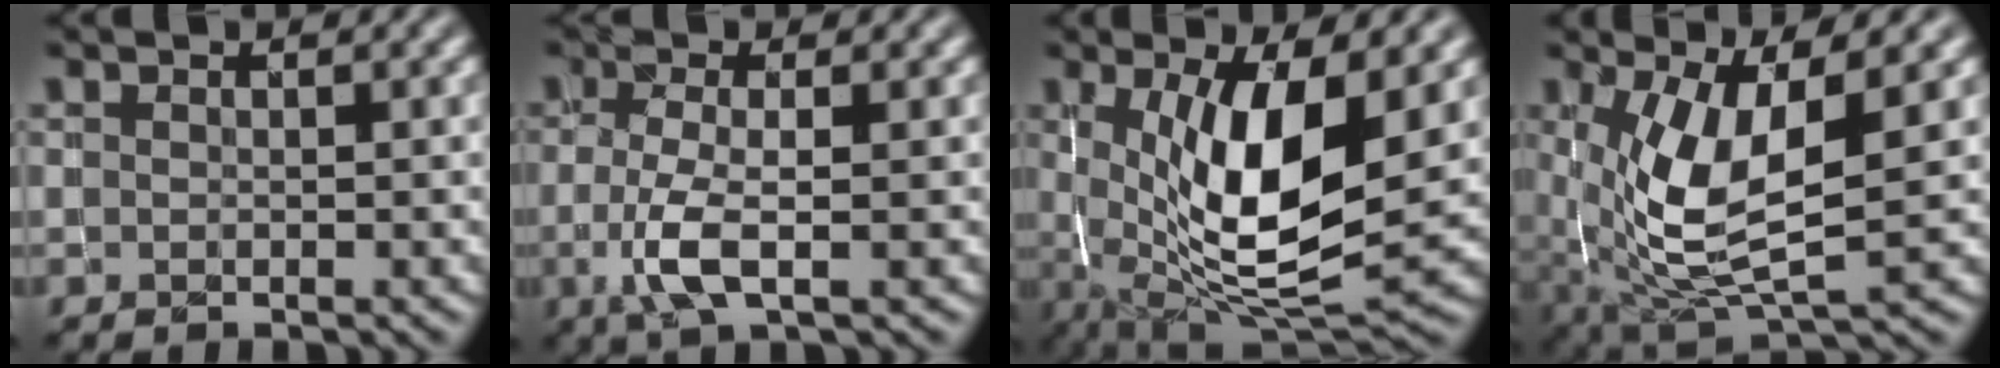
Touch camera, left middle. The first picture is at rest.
{"total": 3.5, "force": [-1.1, 0.9, 3.2], "torque": [-0.074, -0.008, -0.022]}
{"total": 10.3, "force": [0.6, 3.7, 9.6], "torque": [-0.169, -0.019, 0.017]}
{"total": 8.5, "force": [0.4, 3.4, 7.8], "torque": [-0.169, -0.016, 0.017]}